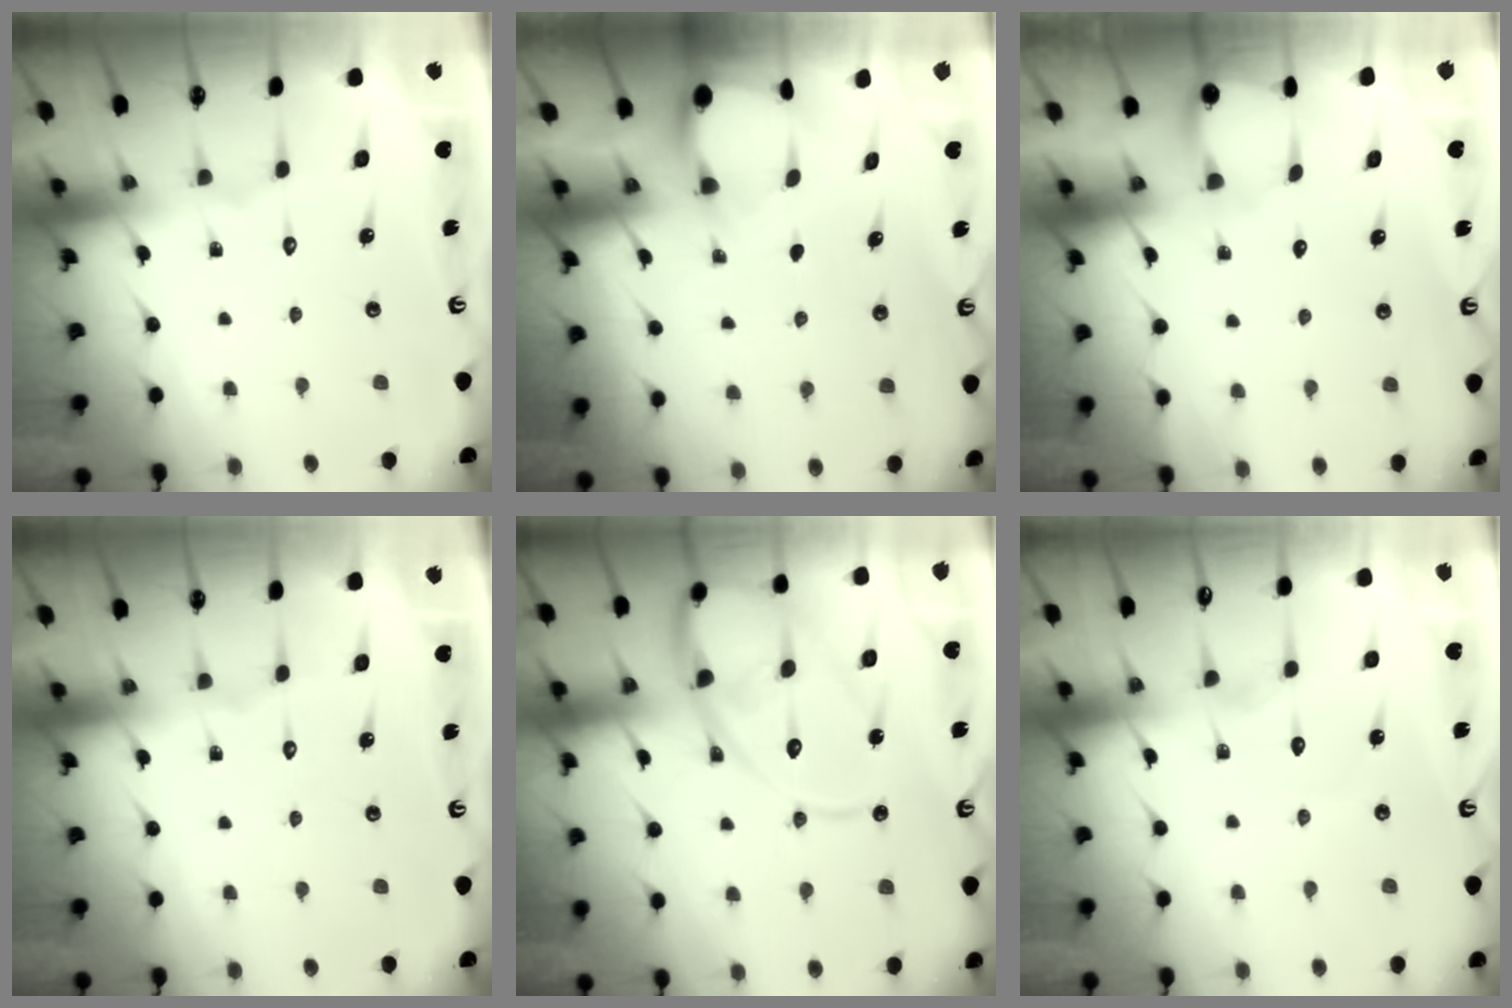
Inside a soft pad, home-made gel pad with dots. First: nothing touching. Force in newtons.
{"total": 3.4, "press": 3.3, "slide": 0.4}
{"total": 2.7, "press": 2.7, "slide": 0.2}
{"total": 0.0}
{"total": 15.4, "press": 15.3, "slide": 1.7}
{"total": 4.7, "press": 4.7, "slide": 0.3}